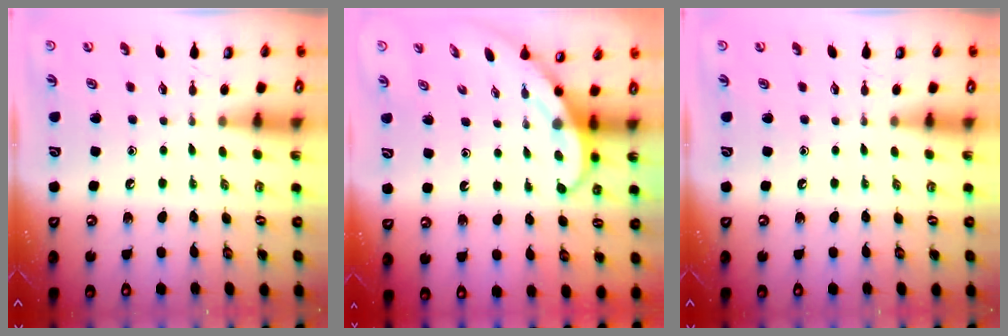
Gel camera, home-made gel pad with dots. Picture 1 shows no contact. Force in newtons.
{"total": 3.9, "press": 3.9, "slide": 0.3}
{"total": 0.0}